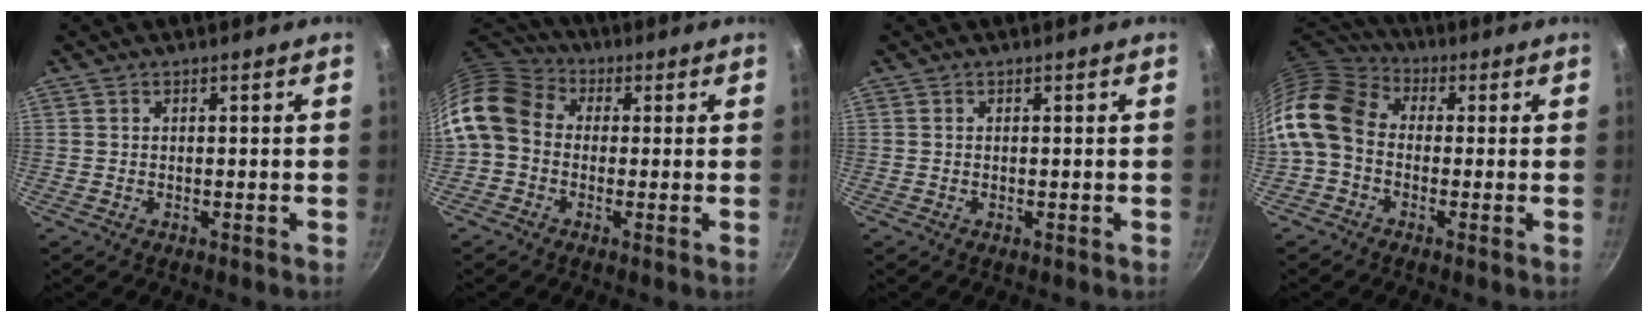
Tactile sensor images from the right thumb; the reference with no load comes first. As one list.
[{"total": 12.6, "force": [0.2, 10.1, 7.4], "torque": [-0.131, 0.031, -0.017]}, {"total": 0.0}, {"total": 15.0, "force": [-1.0, 11.5, 9.5], "torque": [-0.193, 0.040, -0.041]}]